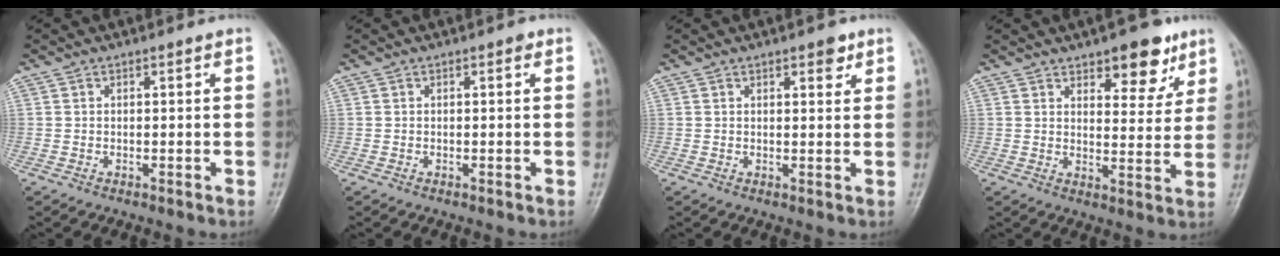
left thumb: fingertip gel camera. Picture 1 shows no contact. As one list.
[{"total": 0.6, "force": [0.2, 0.3, 0.5], "torque": [-0.003, 0.001, -0.001]}, {"total": 2.9, "force": [1.8, 1.2, 1.9], "torque": [-0.014, -0.008, 0.022]}, {"total": 9.6, "force": [6.2, 4.4, 6.0], "torque": [-0.047, -0.034, 0.085]}]